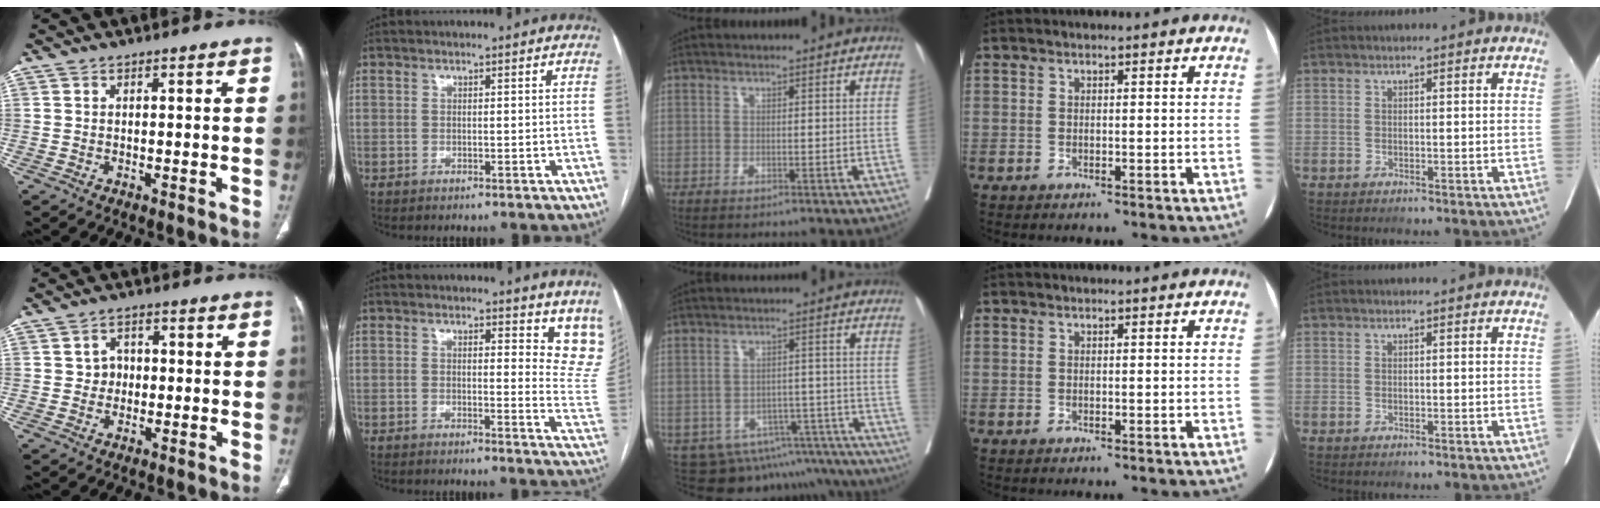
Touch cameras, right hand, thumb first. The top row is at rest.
{"thumb": {"total": 3.8, "force": [0.0, 3.3, 1.7], "torque": [-0.002, 0.009, -0.007]}, "index": {"total": 9.1, "force": [7.1, 2.9, 4.9], "torque": [-0.036, -0.037, 0.050]}, "middle": {"total": 16.2, "force": [-14.2, 7.2, 2.9], "torque": [-0.025, 0.033, -0.162]}}